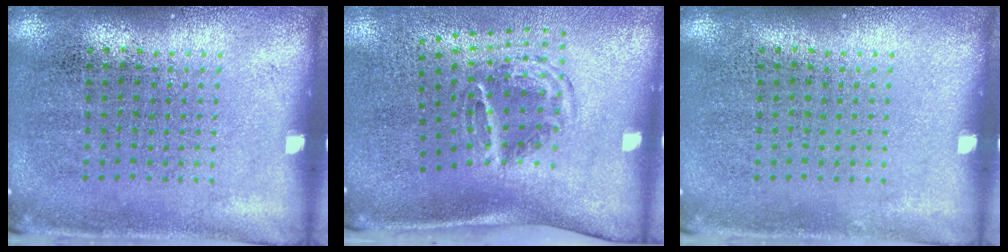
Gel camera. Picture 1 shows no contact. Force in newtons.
{"total": 1.9, "press": 1.2, "slide": 1.5}
{"total": 0.0}